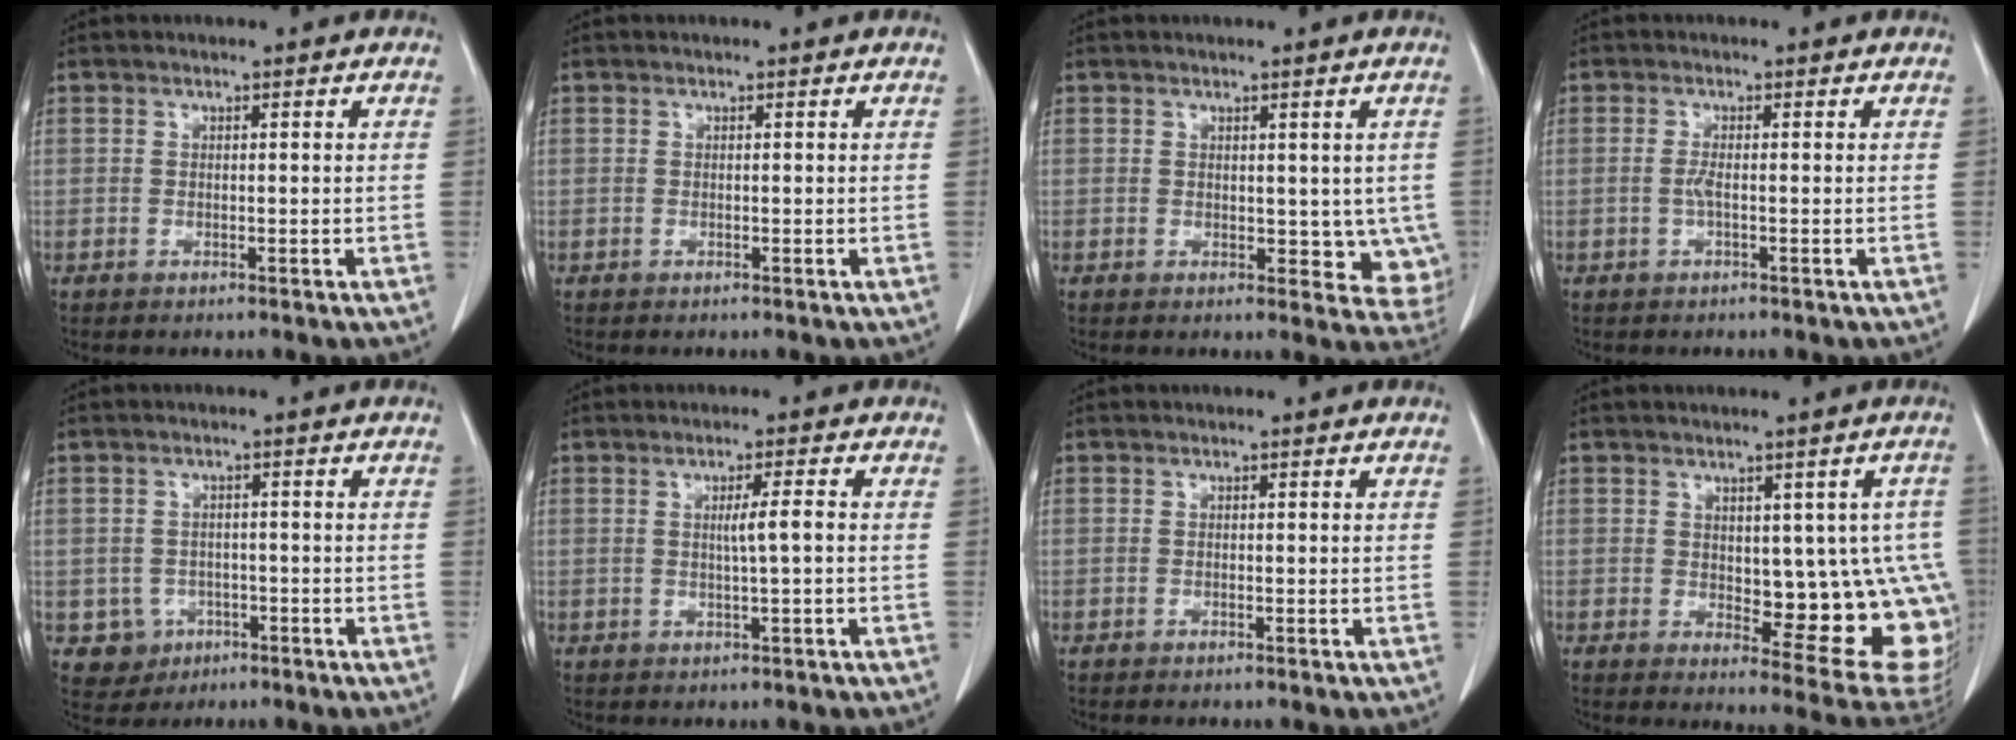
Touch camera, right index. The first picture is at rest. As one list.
[{"total": 0.0}, {"total": 6.1, "force": [0.4, 3.9, 4.6], "torque": [-0.031, -0.009, 0.011]}, {"total": 1.3, "force": [-0.3, 0.0, 1.3], "torque": [-0.027, 0.001, -0.007]}, {"total": 3.5, "force": [-1.3, 3.2, 0.1], "torque": [0.004, 0.011, -0.015]}, {"total": 2.8, "force": [0.0, -0.4, 2.8], "torque": [-0.048, -0.001, 0.001]}, {"total": 0.0}, {"total": 13.4, "force": [-0.4, 5.6, 12.2], "torque": [-0.105, 0.005, 0.013]}]